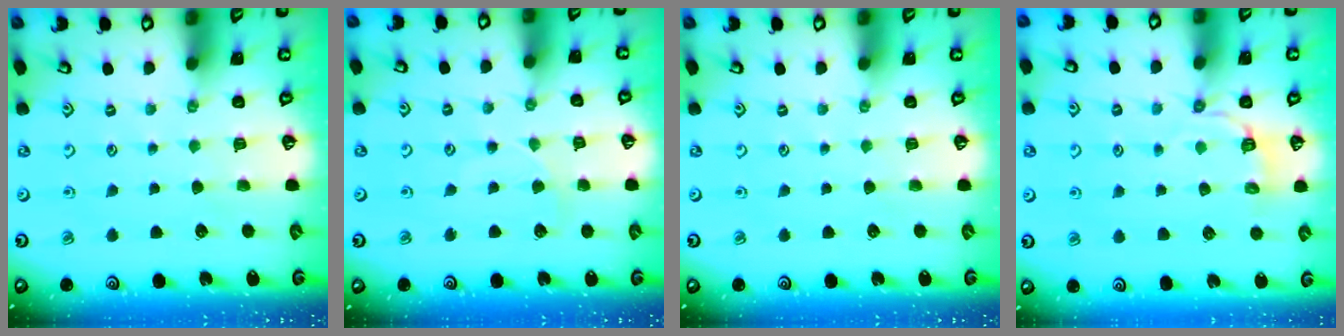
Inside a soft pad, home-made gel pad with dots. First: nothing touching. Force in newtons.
{"total": 3.2, "press": 3.2, "slide": 0.4}
{"total": 0.0}
{"total": 4.1, "press": 3.5, "slide": 2.1}